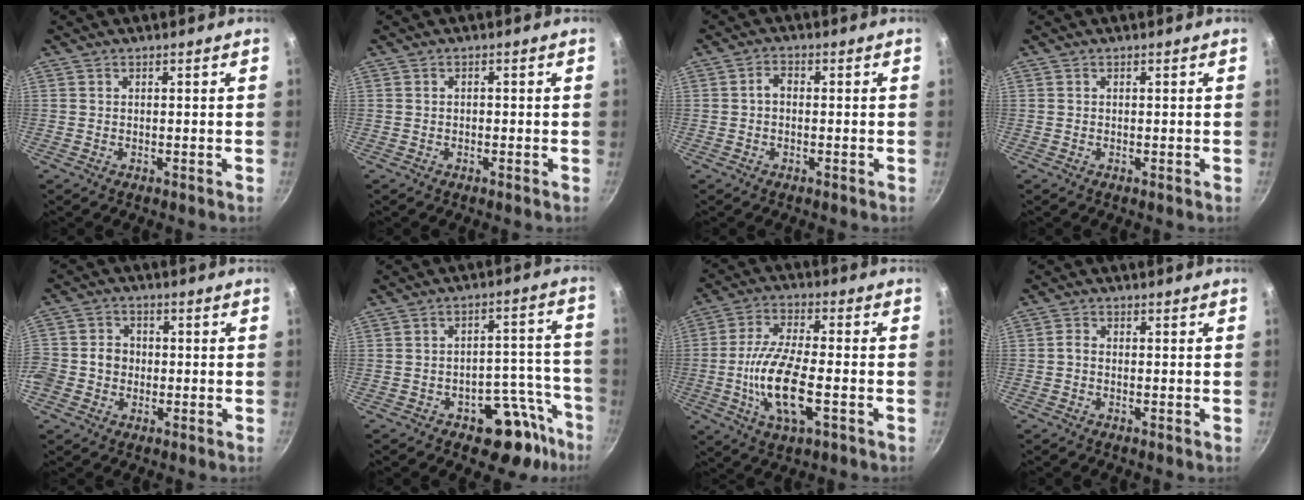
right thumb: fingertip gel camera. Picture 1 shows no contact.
{"total": 0.6, "force": [-0.2, 0.4, 0.4], "torque": [-0.003, 0.002, -0.007]}
{"total": 2.3, "force": [-0.2, 1.5, 1.7], "torque": [-0.026, 0.009, -0.009]}
{"total": 0.0}
{"total": 9.5, "force": [-1.3, 8.2, 4.7], "torque": [-0.088, 0.029, -0.021]}
{"total": 12.3, "force": [-7.7, 6.3, 7.2], "torque": [-0.046, 0.083, -0.102]}
{"total": 13.6, "force": [-3.0, 5.0, 12.3], "torque": [-0.250, 0.012, -0.055]}
{"total": 1.5, "force": [-0.5, 0.9, 1.1], "torque": [-0.021, 0.001, -0.015]}